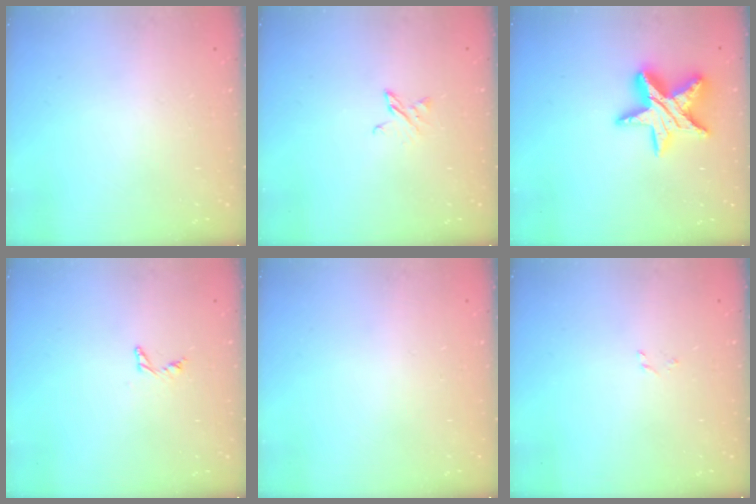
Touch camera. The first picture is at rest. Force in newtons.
{"total": 3.3, "press": 3.3, "slide": 0.4}
{"total": 16.3, "press": 16.3, "slide": 0.9}
{"total": 3.8, "press": 3.7, "slide": 0.4}
{"total": 0.0}
{"total": 1.6, "press": 1.5, "slide": 0.3}